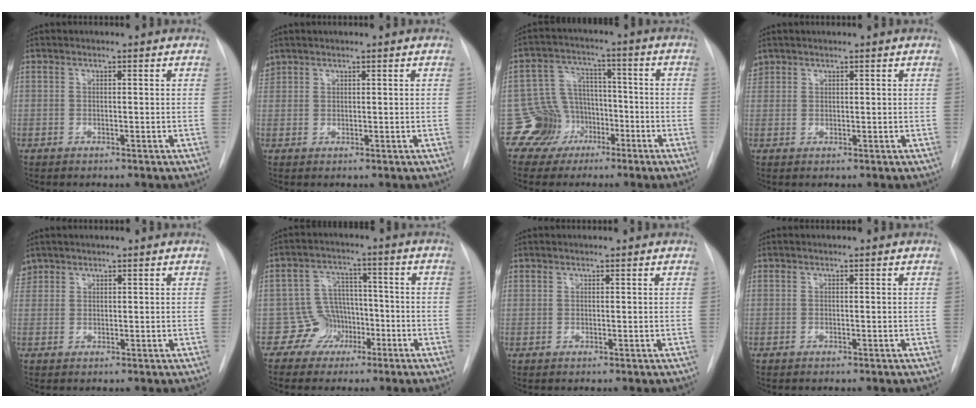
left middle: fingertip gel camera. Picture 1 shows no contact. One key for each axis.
{"total": 1.8, "fx": 1.5, "fy": 1.0, "fz": 0.1, "tx": -0.005, "ty": 0.014, "tz": 0.033}
{"total": 8.3, "fx": -4.0, "fy": 7.2, "fz": 0.1, "tx": 0.005, "ty": 0.032, "tz": -0.065}
{"total": 2.2, "fx": 1.6, "fy": 1.5, "fz": 0.1, "tx": -0.005, "ty": 0.014, "tz": 0.032}
{"total": 2.5, "fx": 2.0, "fy": 1.5, "fz": 0.0, "tx": -0.001, "ty": 0.014, "tz": 0.041}
{"total": 5.7, "fx": -2.7, "fy": 5.0, "fz": -0.4, "tx": 0.022, "ty": 0.020, "tz": -0.043}
{"total": 0.5, "fx": 0.4, "fy": 0.3, "fz": 0.0, "tx": -0.001, "ty": -0.002, "tz": 0.005}
{"total": 0.0}